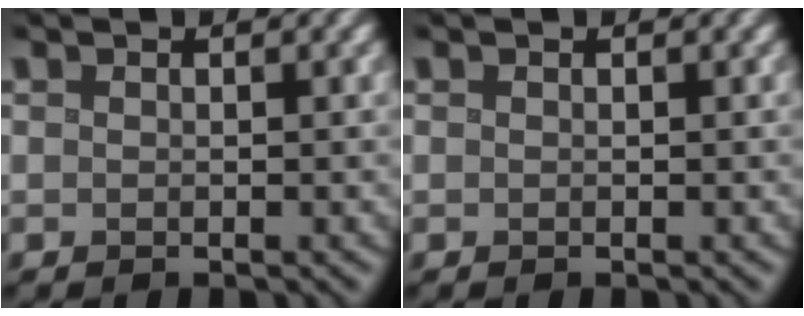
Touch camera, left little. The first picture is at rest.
{"total": 0.0}